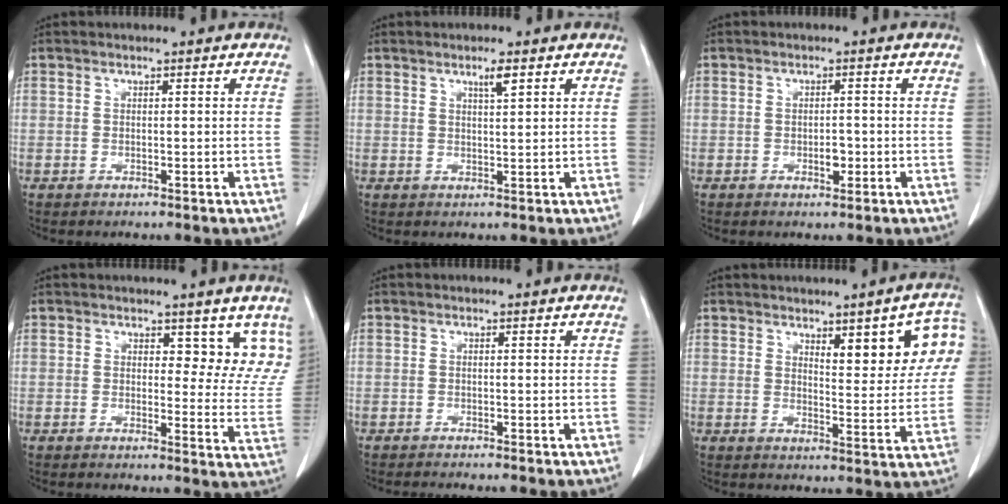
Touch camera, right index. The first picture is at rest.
{"total": 2.1, "force": [1.3, 0.1, 1.7], "torque": [-0.033, -0.002, 0.023]}
{"total": 1.9, "force": [-0.6, 0.9, 1.6], "torque": [-0.023, 0.002, -0.007]}
{"total": 8.0, "force": [5.9, 4.0, 3.7], "torque": [-0.014, -0.020, 0.055]}
{"total": 1.3, "force": [-1.2, -0.2, 0.6], "torque": [-0.007, 0.000, -0.019]}
{"total": 9.9, "force": [4.5, 2.6, 8.4], "torque": [-0.096, 0.004, 0.058]}